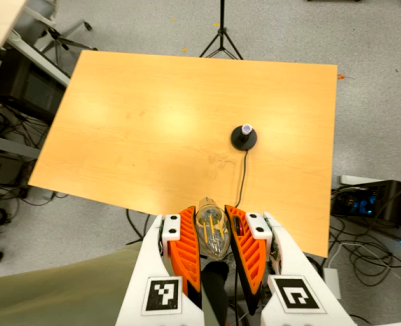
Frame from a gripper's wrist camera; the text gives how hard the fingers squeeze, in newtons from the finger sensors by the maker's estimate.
{"total": 18.2, "left": 19.5, "right": 16.9}